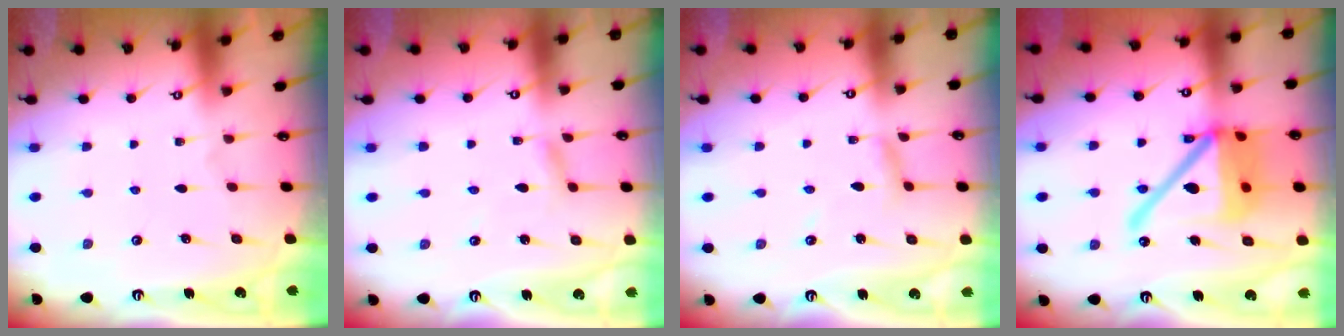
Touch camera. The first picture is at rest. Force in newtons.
{"total": 2.5, "press": 2.4, "slide": 0.3}
{"total": 5.0, "press": 4.9, "slide": 0.3}
{"total": 20.3, "press": 20.0, "slide": 3.5}